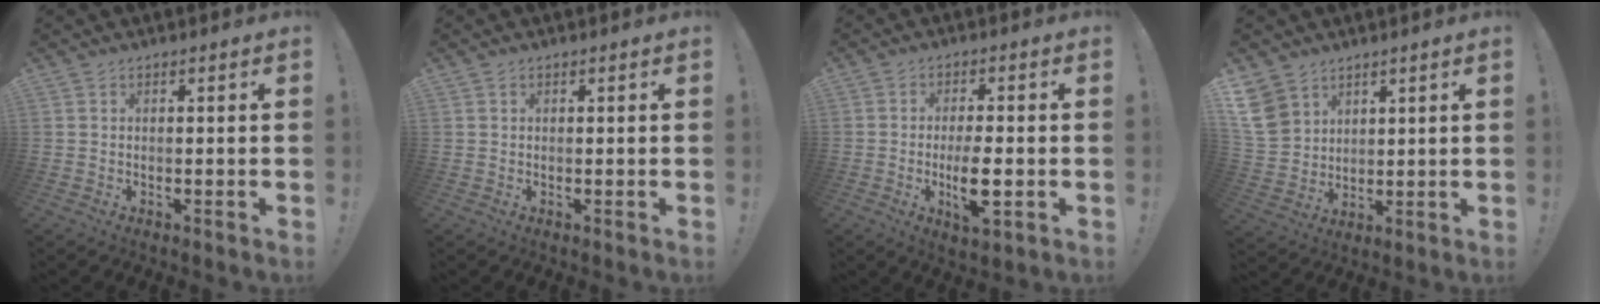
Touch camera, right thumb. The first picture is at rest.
{"total": 0.0}
{"total": 8.1, "force": [-2.0, 3.4, 7.0], "torque": [-0.122, 0.002, -0.034]}
{"total": 10.4, "force": [5.8, 7.9, 3.5], "torque": [-0.072, -0.033, 0.120]}